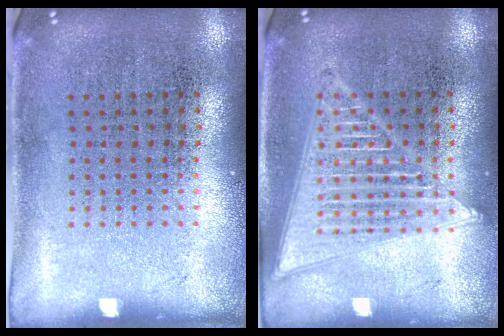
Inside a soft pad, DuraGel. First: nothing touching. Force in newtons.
{"total": 2.1, "press": 2.1, "slide": 0.2}